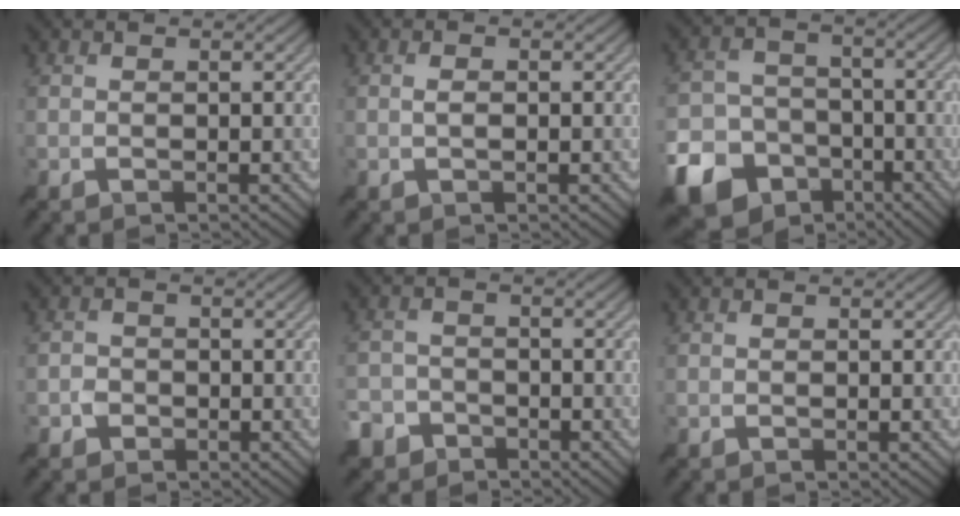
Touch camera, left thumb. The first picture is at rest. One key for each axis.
{"total": 1.3, "fx": 0.0, "fy": 0.4, "fz": 1.2, "tx": -0.026, "ty": 0.003, "tz": -0.002}
{"total": 12.2, "fx": -7.2, "fy": 8.7, "fz": 4.6, "tx": -0.129, "ty": -0.033, "tz": -0.137}
{"total": 1.8, "fx": -0.9, "fy": 1.5, "fz": 0.4, "tx": -0.002, "ty": 0.001, "tz": -0.022}
{"total": 4.2, "fx": -3.2, "fy": 2.5, "fz": 1.0, "tx": -0.027, "ty": -0.002, "tz": -0.068}
{"total": 0.0}